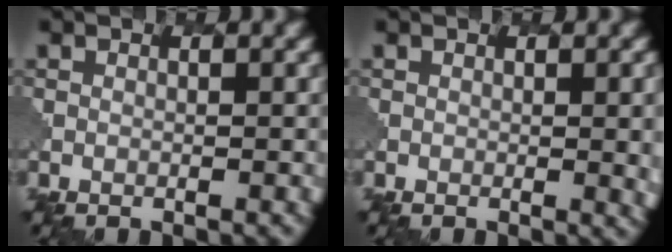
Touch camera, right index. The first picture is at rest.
{"total": 2.2, "force": [0.0, 0.5, 2.2], "torque": [-0.028, -0.003, 0.002]}